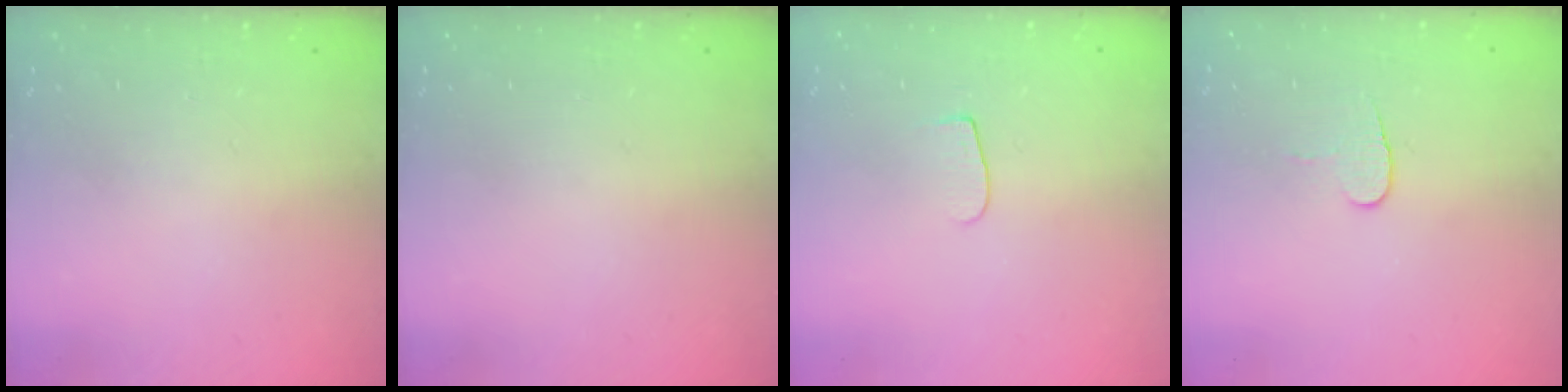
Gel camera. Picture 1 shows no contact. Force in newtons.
{"total": 0.0}
{"total": 3.8, "press": 3.8, "slide": 0.5}
{"total": 5.3, "press": 5.3, "slide": 0.5}